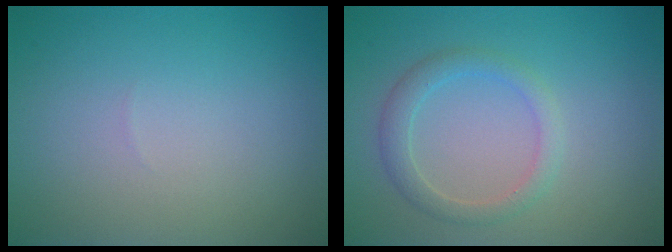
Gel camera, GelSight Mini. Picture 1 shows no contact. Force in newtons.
{"total": 2.3, "press": 2.3, "slide": 0.1}